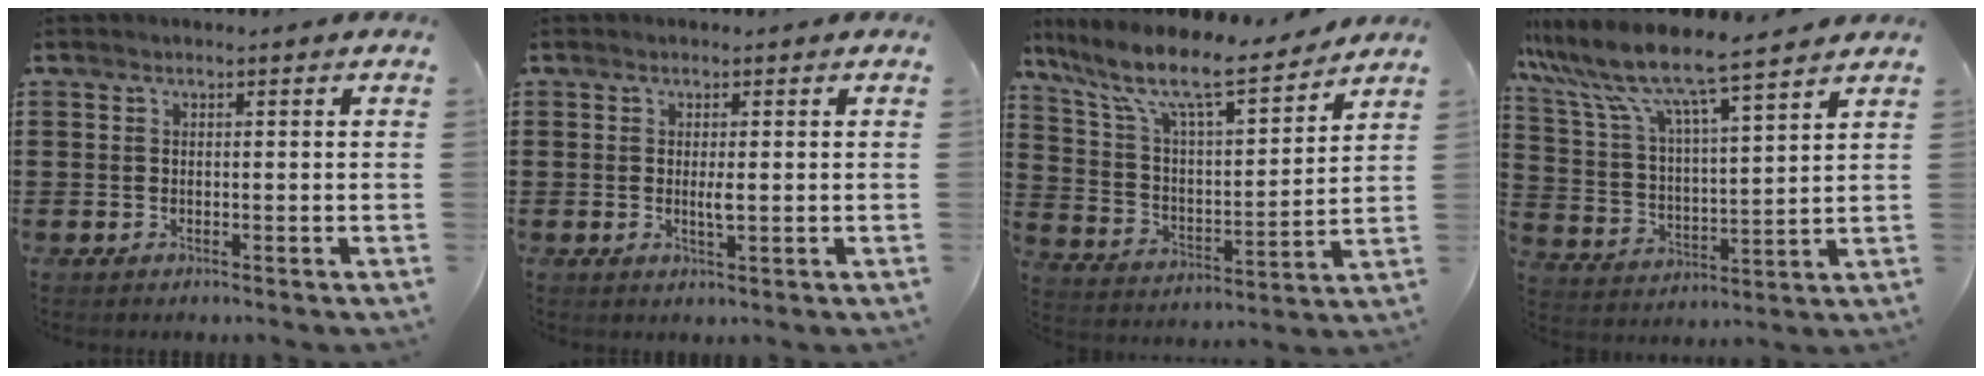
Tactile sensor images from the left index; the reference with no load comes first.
{"total": 1.9, "force": [0.0, 0.3, 1.8], "torque": [-0.035, -0.003, 0.000]}
{"total": 11.2, "force": [9.1, 1.8, 6.4], "torque": [-0.161, -0.055, 0.153]}
{"total": 8.6, "force": [7.7, 0.3, 3.9], "torque": [-0.109, -0.046, 0.128]}